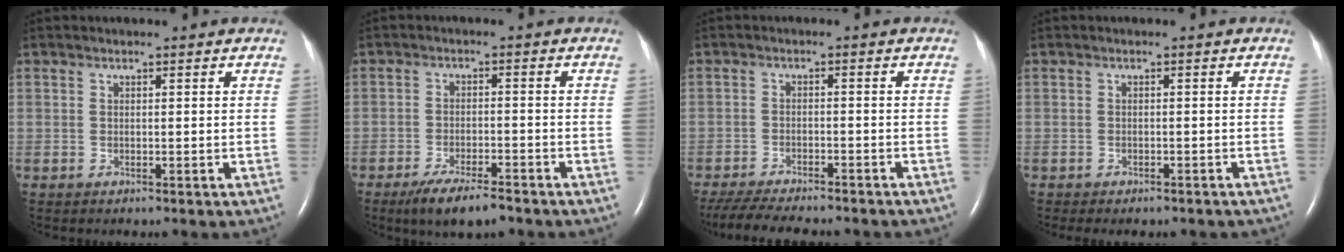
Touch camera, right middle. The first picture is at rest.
{"total": 6.9, "force": [-5.2, 1.5, 4.2], "torque": [-0.074, -0.011, -0.087]}
{"total": 14.7, "force": [-12.8, 3.0, 6.6], "torque": [-0.132, -0.025, -0.181]}
{"total": 6.8, "force": [-5.7, 2.4, 2.8], "torque": [-0.030, 0.002, -0.062]}